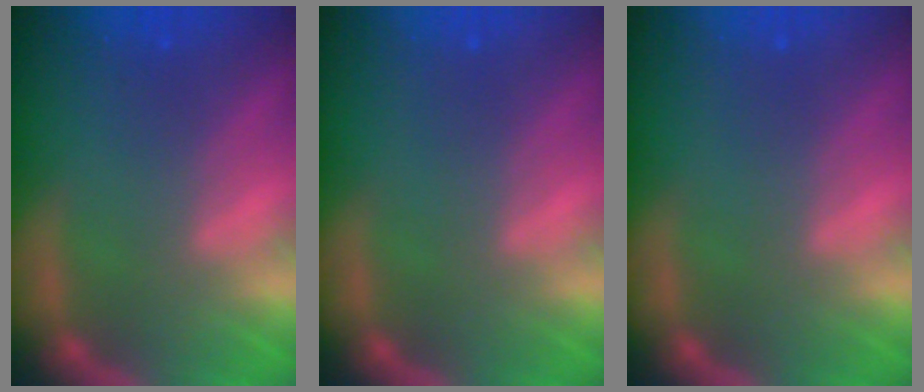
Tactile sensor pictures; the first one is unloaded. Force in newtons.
{"total": 0.0}
{"total": 0.0}